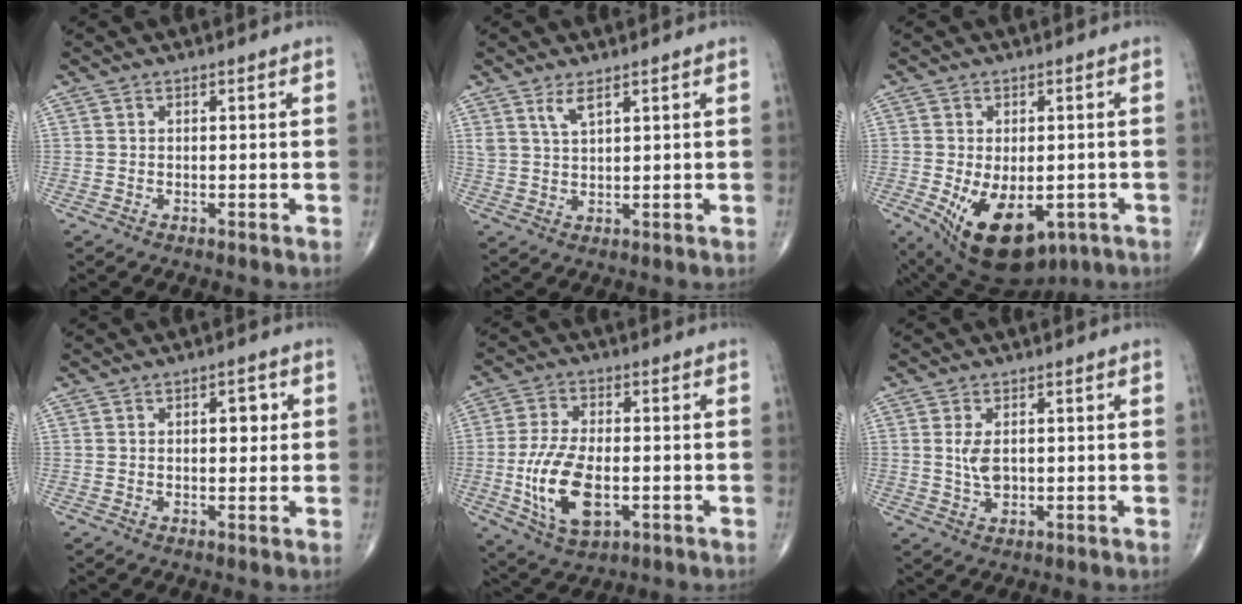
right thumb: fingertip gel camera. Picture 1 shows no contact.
{"total": 3.3, "force": [2.2, 0.9, 2.3], "torque": [-0.046, -0.013, 0.049]}
{"total": 14.9, "force": [-5.4, 8.5, 10.9], "torque": [-0.172, -0.005, -0.058]}
{"total": 3.4, "force": [0.8, 1.8, 2.8], "torque": [-0.027, 0.000, 0.010]}
{"total": 13.2, "force": [-2.7, 6.8, 10.9], "torque": [-0.211, 0.001, -0.039]}
{"total": 3.9, "force": [0.5, 2.3, 3.2], "torque": [-0.060, -0.007, 0.014]}